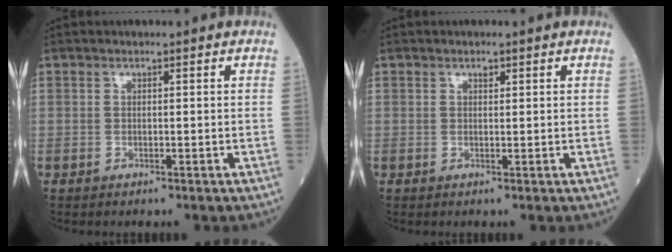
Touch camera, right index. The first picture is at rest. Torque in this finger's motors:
{"motor_torque": [0.07, 0.05, 0.08, 0.02]}